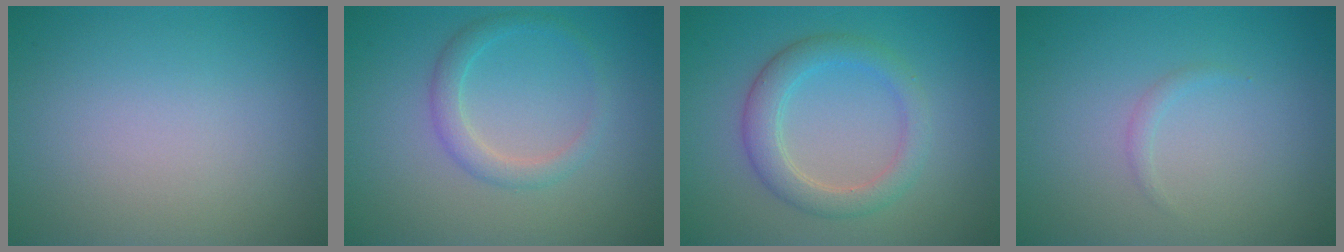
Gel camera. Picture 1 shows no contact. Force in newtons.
{"total": 2.1, "press": 2.1, "slide": 0.1}
{"total": 3.5, "press": 3.5, "slide": 0.4}
{"total": 0.7, "press": 0.7, "slide": 0.1}